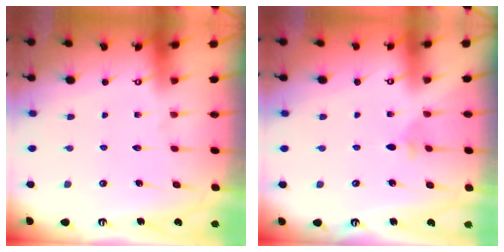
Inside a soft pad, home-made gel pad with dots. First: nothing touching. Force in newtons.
{"total": 2.7, "press": 2.6, "slide": 0.9}